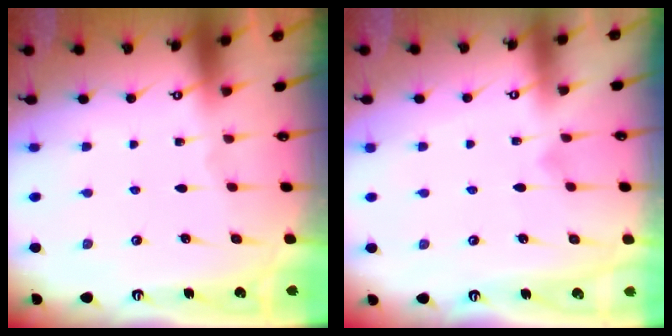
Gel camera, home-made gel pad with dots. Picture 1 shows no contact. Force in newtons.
{"total": 4.0, "press": 4.0, "slide": 0.2}